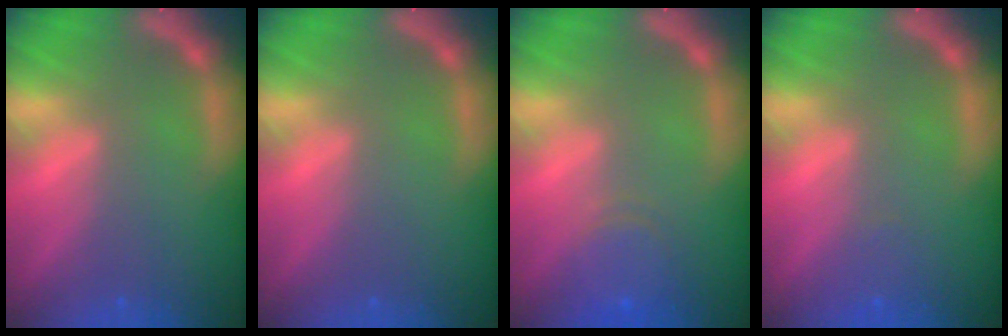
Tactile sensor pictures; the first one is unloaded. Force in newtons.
{"total": 0.0}
{"total": 4.0}
{"total": 1.0}